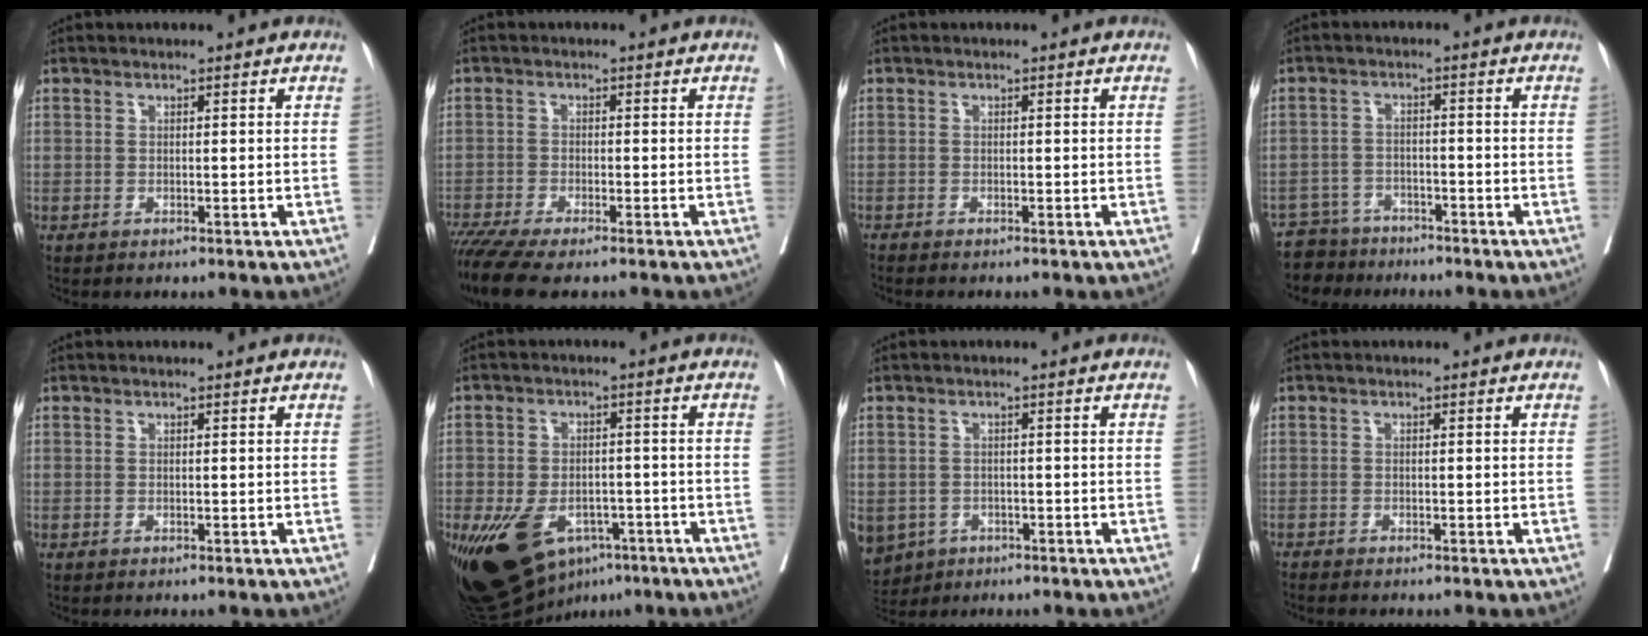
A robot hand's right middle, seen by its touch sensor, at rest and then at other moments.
{"total": 7.8, "force": [-6.2, 1.1, 4.6], "torque": [-0.080, -0.017, -0.106]}
{"total": 0.6, "force": [-0.6, -0.1, 0.1], "torque": [-0.006, -0.002, -0.014]}
{"total": 5.2, "force": [-4.5, 2.3, -1.2], "torque": [0.027, 0.006, -0.081]}
{"total": 0.0}
{"total": 17.0, "force": [-8.6, 10.5, 10.2], "torque": [-0.212, -0.009, -0.125]}
{"total": 11.8, "force": [-5.5, 9.6, 4.3], "torque": [-0.131, -0.008, -0.072]}
{"total": 0.8, "force": [-0.8, -0.1, 0.1], "torque": [-0.006, -0.003, -0.016]}